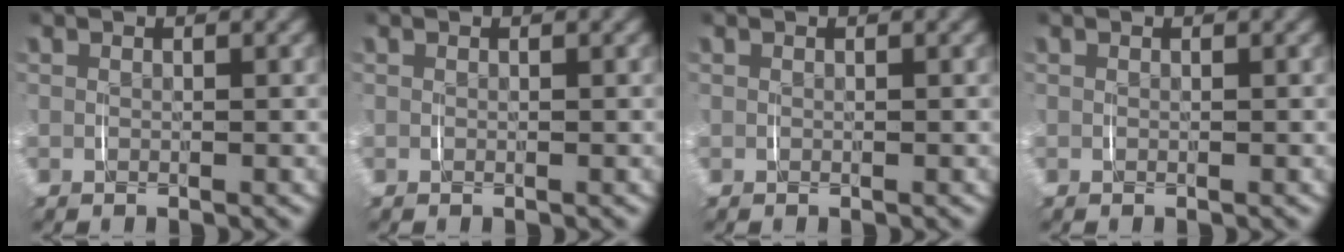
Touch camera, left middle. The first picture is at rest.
{"total": 0.0}
{"total": 0.0}
{"total": 0.0}